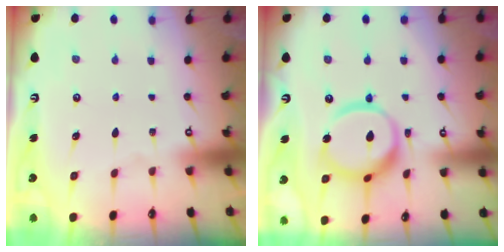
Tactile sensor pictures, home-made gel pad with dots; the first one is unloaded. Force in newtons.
{"total": 13.7, "press": 13.6, "slide": 1.3}